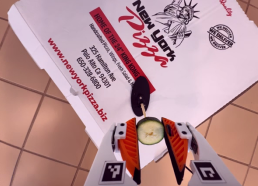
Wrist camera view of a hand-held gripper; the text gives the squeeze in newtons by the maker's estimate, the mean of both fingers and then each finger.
{"total": 7.8, "left": 7.4, "right": 8.1}